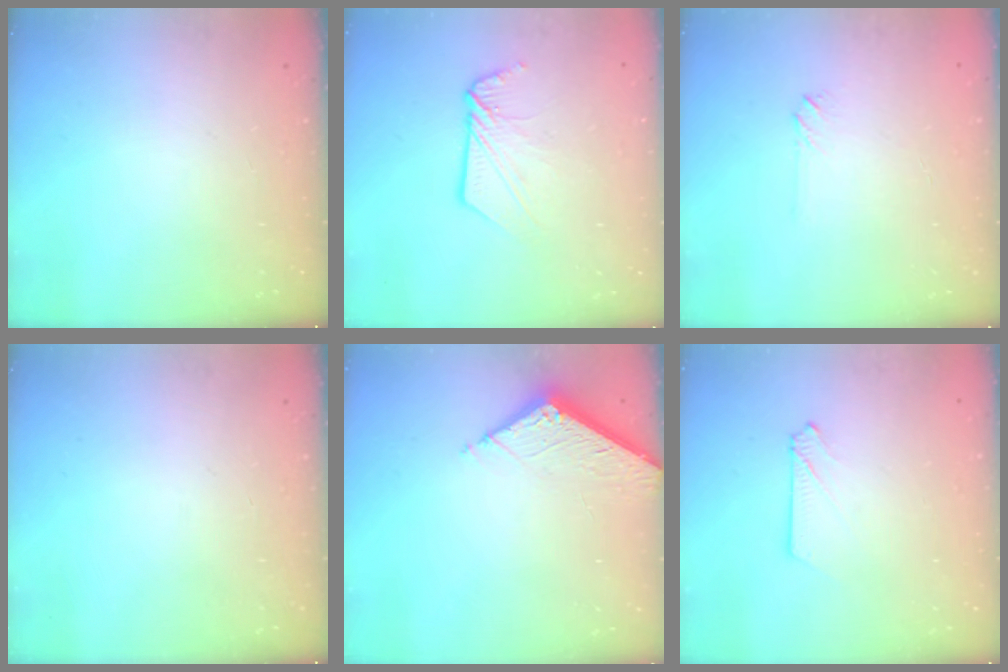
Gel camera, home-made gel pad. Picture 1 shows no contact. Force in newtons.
{"total": 8.3, "press": 8.3, "slide": 0.3}
{"total": 2.0, "press": 2.0, "slide": 0.3}
{"total": 0.0}
{"total": 6.7, "press": 6.7, "slide": 0.2}
{"total": 2.6, "press": 2.6, "slide": 0.3}